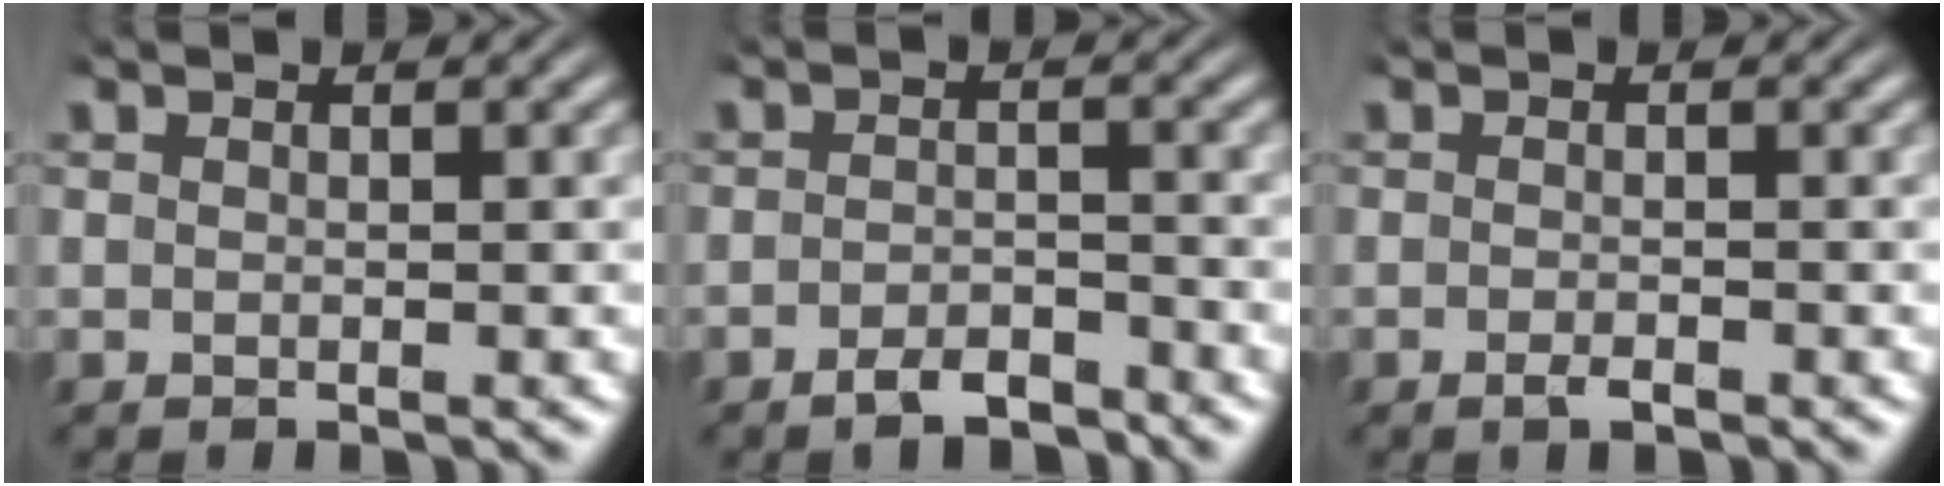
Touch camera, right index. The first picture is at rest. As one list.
[{"total": 3.3, "force": [-3.1, 1.0, 0.7], "torque": [-0.012, -0.005, -0.054]}, {"total": 1.5, "force": [-1.2, 0.8, 0.3], "torque": [-0.013, 0.003, -0.024]}]